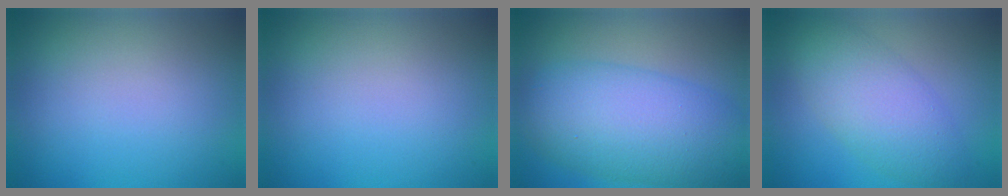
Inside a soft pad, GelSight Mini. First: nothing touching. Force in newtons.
{"total": 0.0}
{"total": 9.4, "press": 9.4, "slide": 0.1}
{"total": 5.7, "press": 5.7, "slide": 0.1}